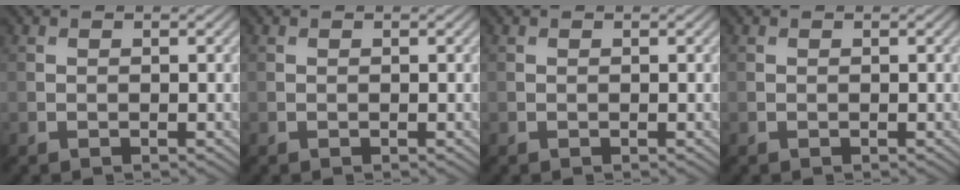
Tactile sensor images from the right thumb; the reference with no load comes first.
{"total": 0.0}
{"total": 0.0}
{"total": 0.0}